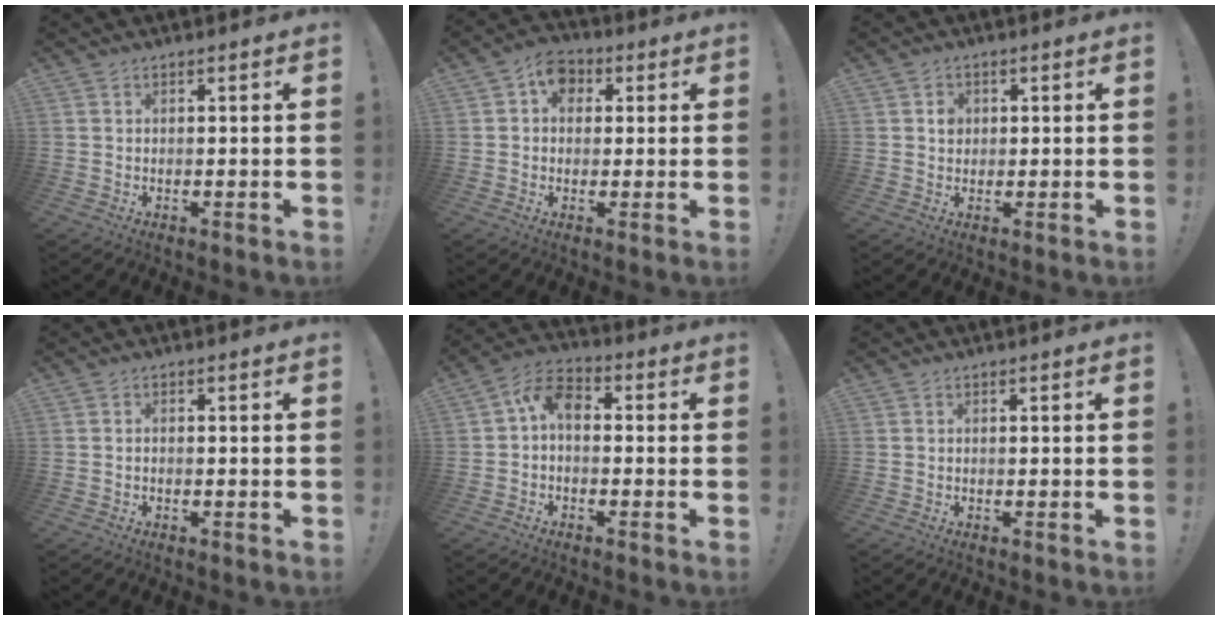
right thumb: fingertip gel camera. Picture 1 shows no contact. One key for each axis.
{"total": 7.1, "fx": 1.6, "fy": 5.8, "fz": 3.7, "tx": -0.064, "ty": 0.008, "tz": 0.033}
{"total": 2.7, "fx": 0.3, "fy": 2.4, "fz": 1.2, "tx": 0.002, "ty": -0.005, "tz": 0.000}
{"total": 0.8, "fx": -0.6, "fy": 0.2, "fz": 0.4, "tx": -0.006, "ty": 0.001, "tz": -0.011}
{"total": 7.5, "fx": 0.3, "fy": 4.7, "fz": 5.9, "tx": -0.123, "ty": 0.009, "tz": 0.011}
{"total": 0.0}